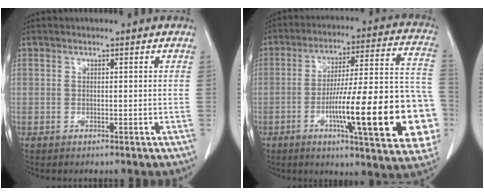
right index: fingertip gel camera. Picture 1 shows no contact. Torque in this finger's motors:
{"motor_torque": [2.14, 0.00, 1.05, 0.21]}